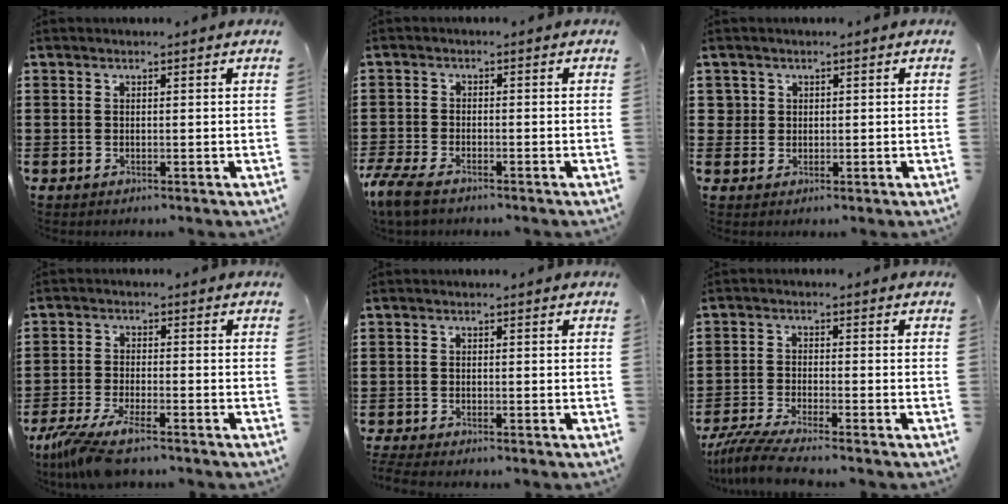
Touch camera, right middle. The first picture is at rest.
{"total": 3.9, "force": [-3.2, 0.9, 2.1], "torque": [-0.070, -0.013, -0.070]}
{"total": 2.4, "force": [0.6, 2.4, 0.2], "torque": [-0.017, 0.008, 0.010]}
{"total": 6.1, "force": [-4.7, 0.4, 3.8], "torque": [-0.094, -0.020, -0.092]}
{"total": 1.3, "force": [-1.3, -0.1, 0.2], "torque": [-0.015, -0.008, -0.028]}
{"total": 4.7, "force": [-4.3, -0.1, 2.0], "torque": [-0.054, -0.018, -0.087]}